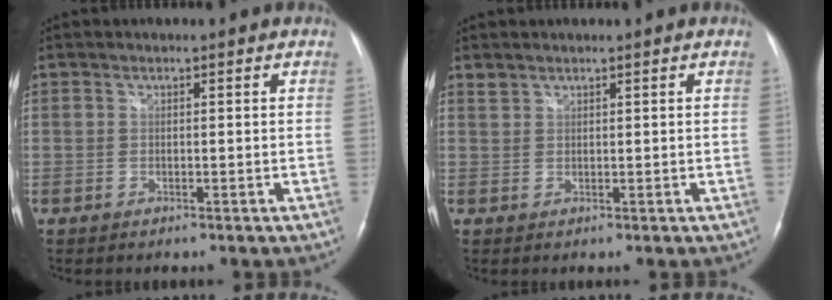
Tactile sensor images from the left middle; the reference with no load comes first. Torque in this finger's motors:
{"motor_torque": [0.08, -0.06, 0.02, 0.01]}